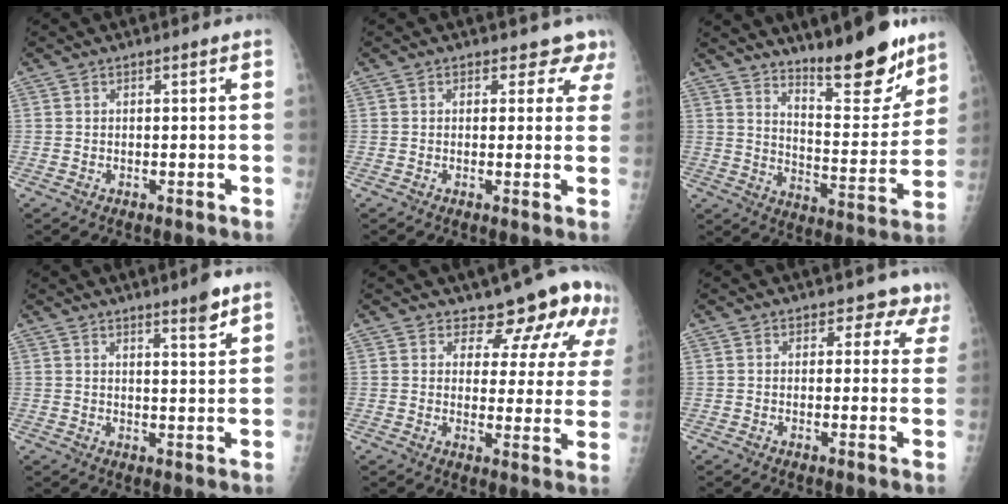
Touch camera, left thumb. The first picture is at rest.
{"total": 4.0, "force": [3.1, 2.4, 0.2], "torque": [0.033, -0.015, 0.014]}
{"total": 16.5, "force": [12.9, 4.2, 9.4], "torque": [-0.094, -0.103, 0.205]}
{"total": 4.5, "force": [3.2, 0.4, 3.1], "torque": [-0.039, -0.026, 0.048]}
{"total": 12.7, "force": [10.6, 5.5, 4.3], "torque": [-0.003, -0.067, 0.108]}
{"total": 4.8, "force": [3.7, 2.9, 0.7], "torque": [0.029, -0.018, 0.025]}